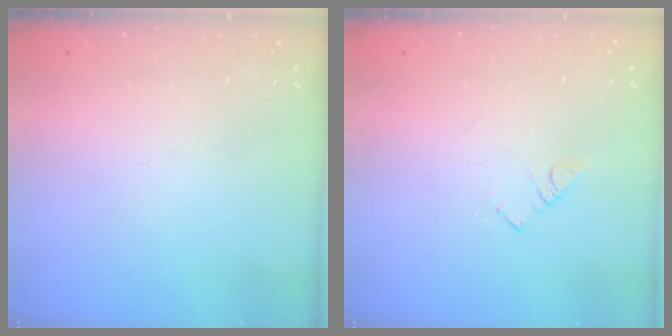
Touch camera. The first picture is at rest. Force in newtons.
{"total": 2.4, "press": 2.4, "slide": 0.4}